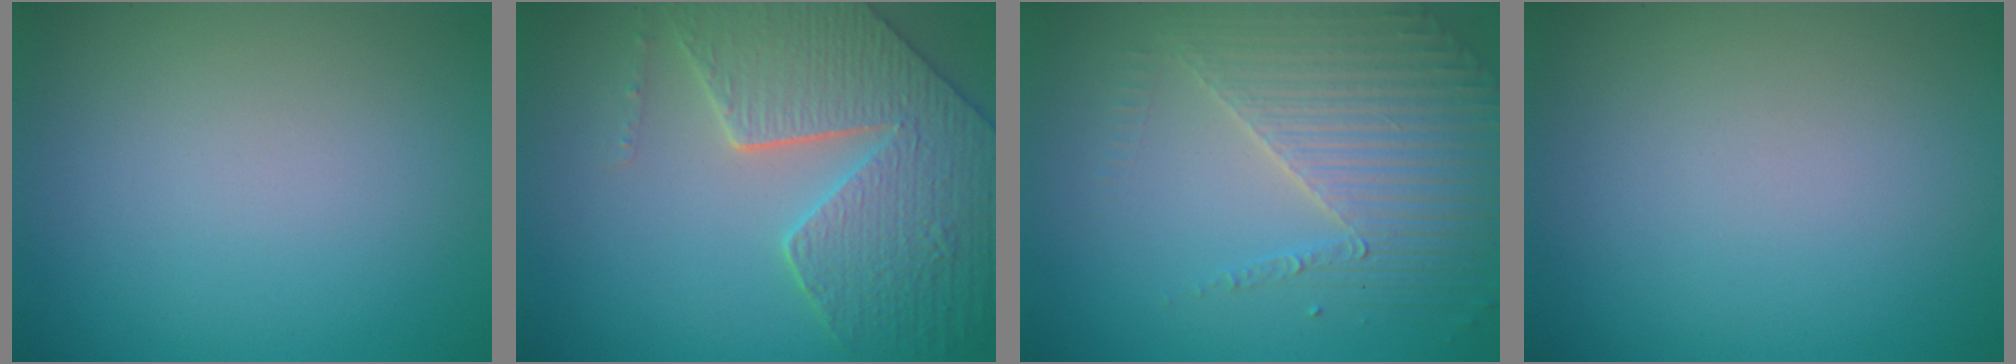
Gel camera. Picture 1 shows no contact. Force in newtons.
{"total": 7.6, "press": 6.2, "slide": 4.5}
{"total": 3.9, "press": 3.7, "slide": 1.3}
{"total": 0.0}